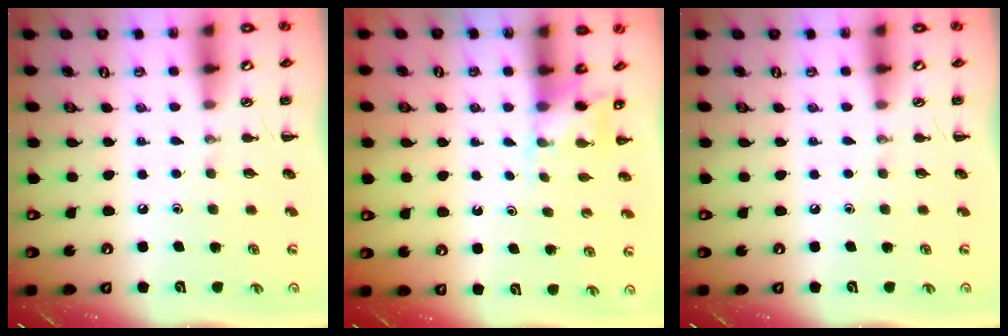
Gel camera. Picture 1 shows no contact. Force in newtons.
{"total": 3.0, "press": 2.8, "slide": 1.0}
{"total": 0.0}